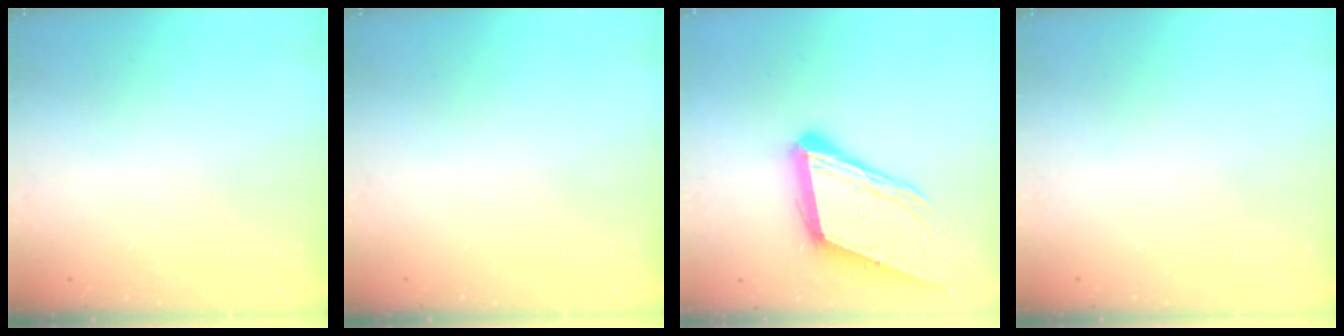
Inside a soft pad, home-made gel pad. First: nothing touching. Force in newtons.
{"total": 0.0}
{"total": 16.6, "press": 16.1, "slide": 4.0}
{"total": 0.0}